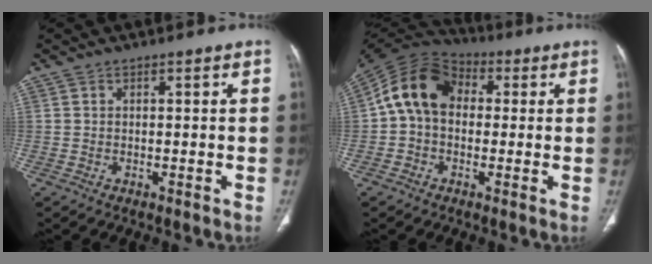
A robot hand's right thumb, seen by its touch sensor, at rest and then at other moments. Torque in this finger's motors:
{"motor_torque": [0.99, 2.20, 0.70, -0.60, 0.13]}